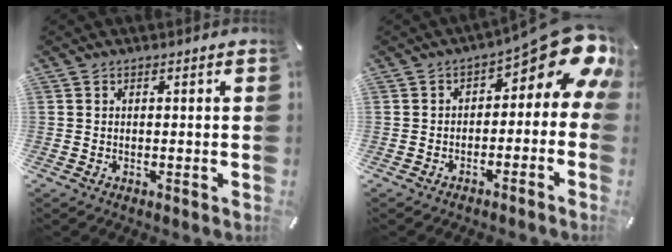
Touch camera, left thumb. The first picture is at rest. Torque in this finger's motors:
{"motor_torque": [2.25, 2.44, 1.10, 0.45, 0.14]}